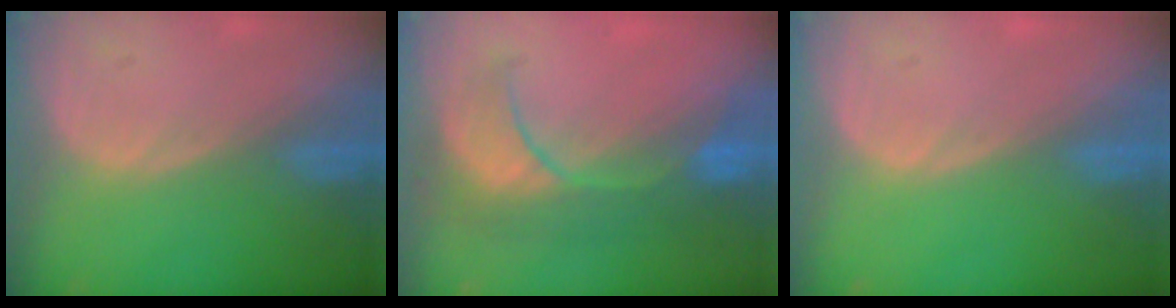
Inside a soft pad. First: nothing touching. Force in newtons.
{"total": 8.2, "press": 8.2, "slide": 0.8}
{"total": 0.0}